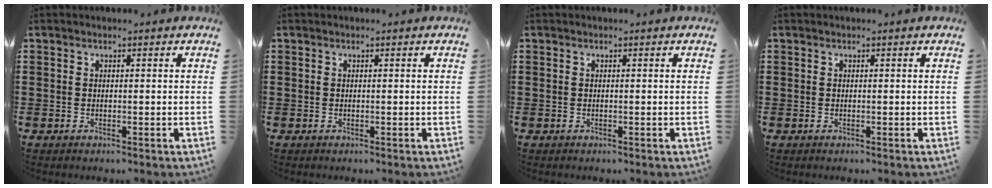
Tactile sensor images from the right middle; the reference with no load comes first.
{"total": 0.0}
{"total": 0.0}
{"total": 0.0}